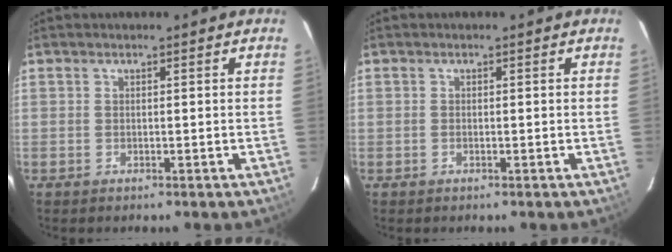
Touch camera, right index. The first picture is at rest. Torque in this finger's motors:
{"motor_torque": [0.09, 0.05, 0.00, 0.01]}